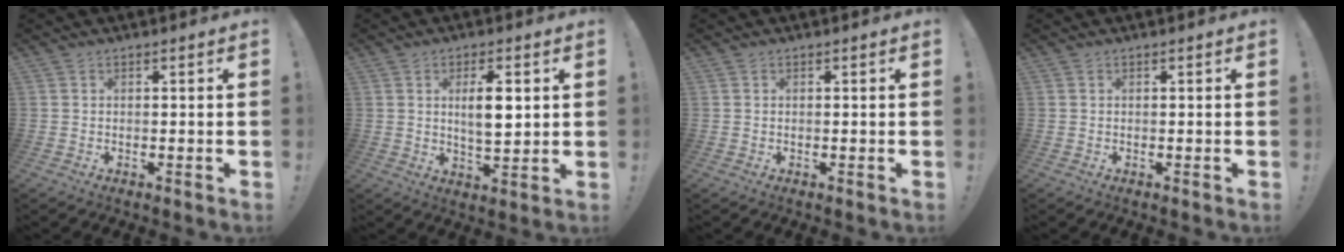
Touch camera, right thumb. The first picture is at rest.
{"total": 8.4, "force": [2.1, 3.0, 7.5], "torque": [-0.122, -0.007, 0.030]}
{"total": 0.0}
{"total": 0.0}